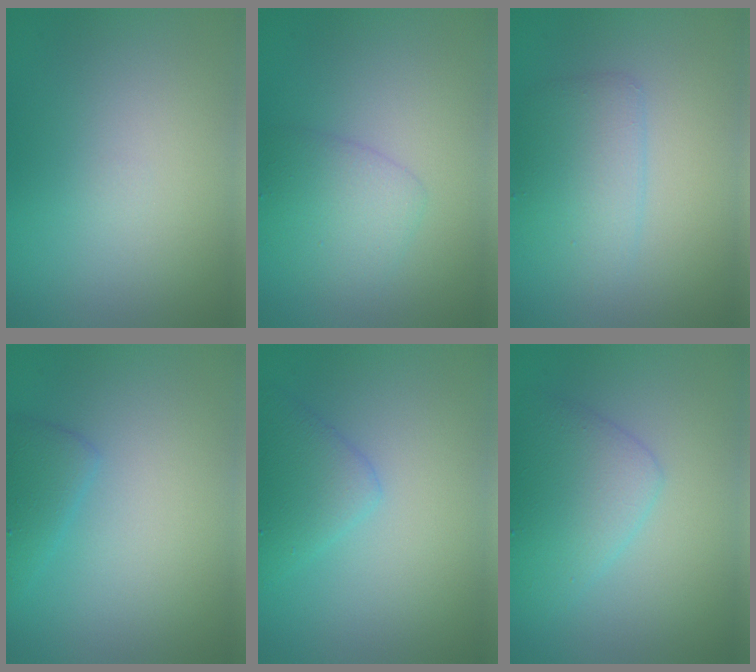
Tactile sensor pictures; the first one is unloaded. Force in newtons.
{"total": 2.6, "press": 2.6, "slide": 0.1}
{"total": 2.9, "press": 2.9, "slide": 0.2}
{"total": 2.0, "press": 2.0, "slide": 0.2}
{"total": 2.7, "press": 2.7, "slide": 0.2}
{"total": 3.8, "press": 3.8, "slide": 0.1}